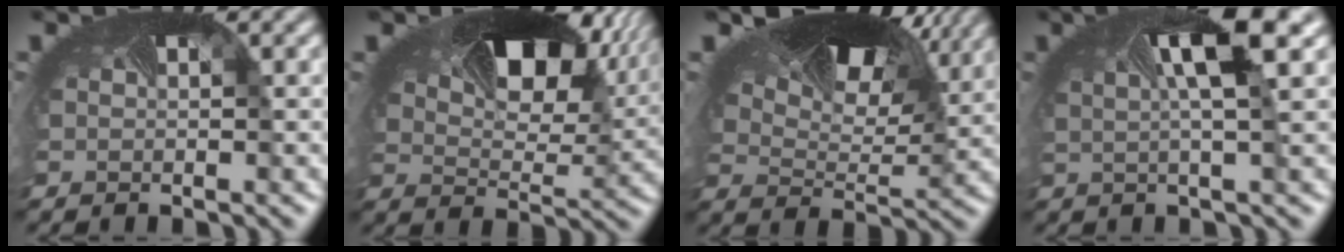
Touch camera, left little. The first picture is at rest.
{"total": 10.0, "force": [5.4, 5.2, 6.7], "torque": [-0.123, -0.002, 0.091]}
{"total": 11.1, "force": [7.7, 4.7, 6.4], "torque": [-0.127, 0.012, 0.124]}
{"total": 6.0, "force": [2.2, 1.1, 5.5], "torque": [-0.093, 0.003, 0.035]}